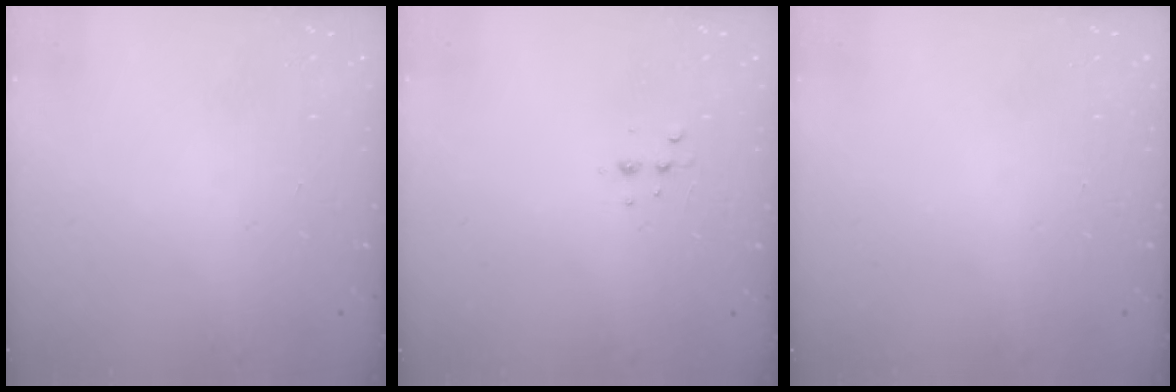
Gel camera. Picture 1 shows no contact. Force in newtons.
{"total": 3.5, "press": 3.4, "slide": 0.5}
{"total": 0.0}